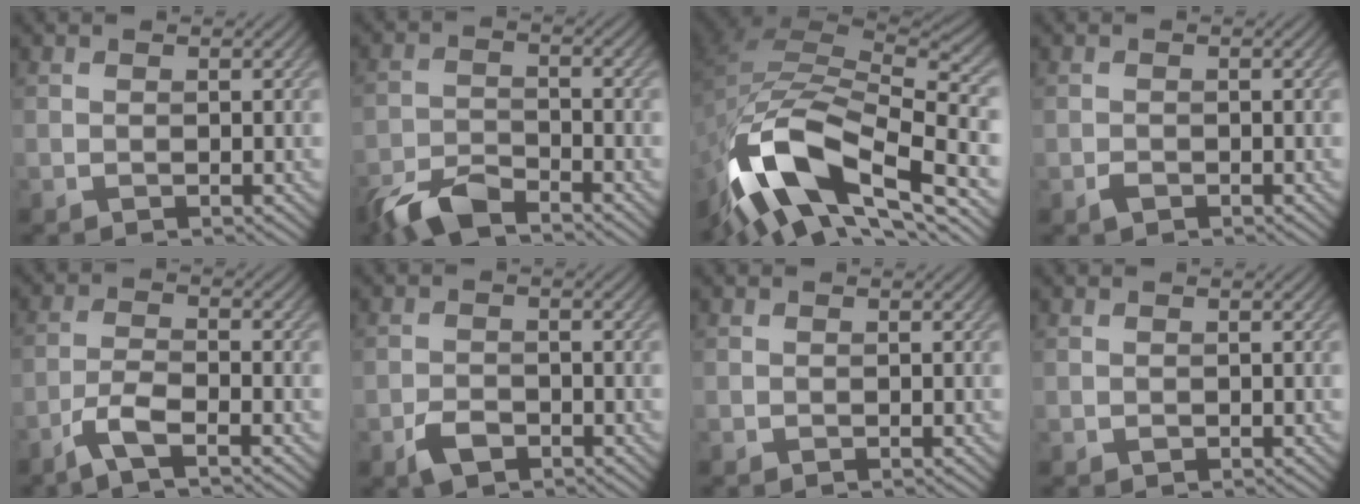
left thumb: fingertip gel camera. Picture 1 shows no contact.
{"total": 6.0, "force": [-5.0, 1.6, 2.9], "torque": [-0.061, -0.004, -0.104]}
{"total": 16.1, "force": [-8.3, 7.3, 11.8], "torque": [-0.259, -0.003, -0.161]}
{"total": 1.1, "force": [-0.7, 0.6, 0.6], "torque": [-0.012, -0.001, -0.014]}
{"total": 4.7, "force": [-3.1, 0.8, 3.4], "torque": [-0.073, 0.000, -0.074]}
{"total": 3.0, "force": [-1.9, 1.6, 1.7], "torque": [-0.036, -0.002, -0.039]}
{"total": 0.0}
{"total": 0.0}